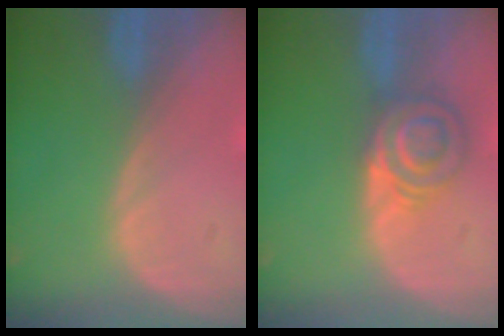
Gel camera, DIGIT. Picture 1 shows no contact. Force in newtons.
{"total": 5.7, "press": 5.6, "slide": 1.0}